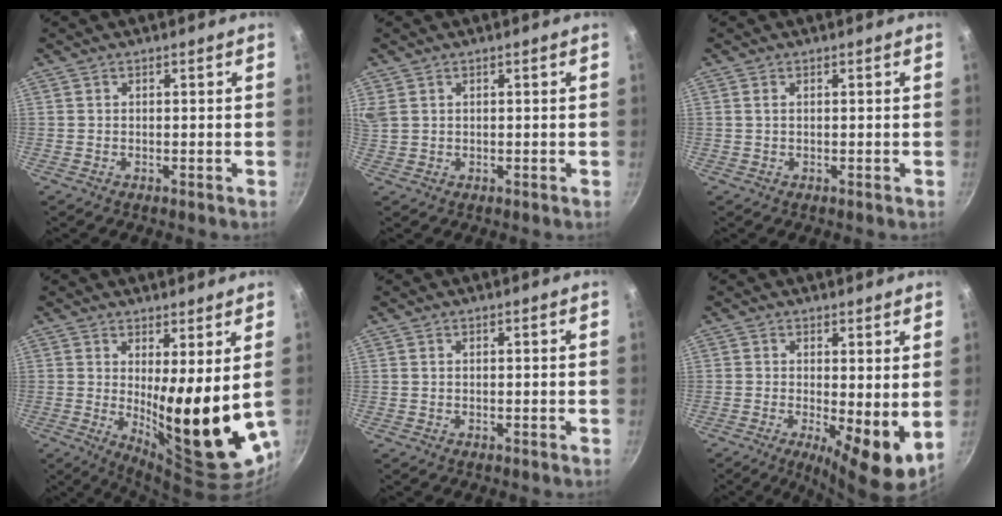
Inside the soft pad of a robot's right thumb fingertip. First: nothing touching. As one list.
[{"total": 3.9, "force": [1.6, 2.9, 2.1], "torque": [-0.042, 0.005, 0.038]}, {"total": 0.8, "force": [0.2, 0.4, 0.6], "torque": [-0.012, 0.001, 0.003]}, {"total": 15.2, "force": [2.1, 3.8, 14.5], "torque": [-0.190, -0.052, 0.045]}, {"total": 0.0}, {"total": 8.7, "force": [-0.1, 2.8, 8.3], "torque": [-0.115, -0.019, 0.002]}]